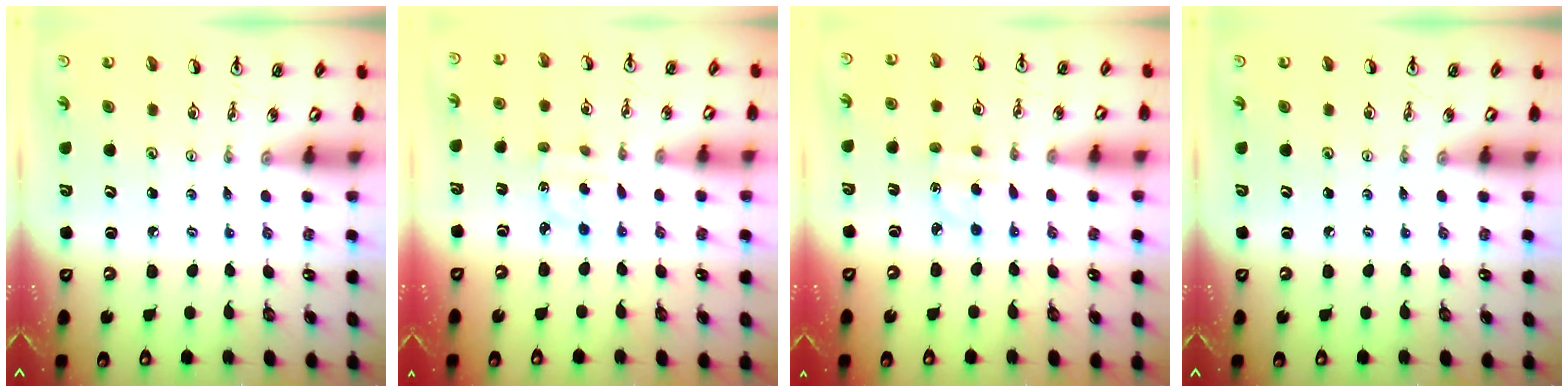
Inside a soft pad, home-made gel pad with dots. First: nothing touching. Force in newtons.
{"total": 2.5, "press": 2.4, "slide": 0.6}
{"total": 2.3, "press": 2.1, "slide": 0.8}
{"total": 0.0}